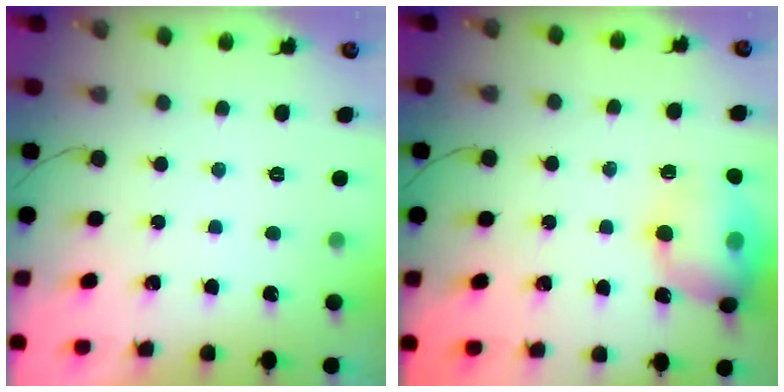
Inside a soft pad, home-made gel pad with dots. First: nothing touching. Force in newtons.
{"total": 13.8, "press": 13.6, "slide": 1.8}